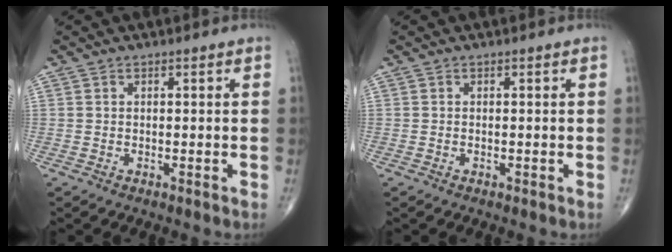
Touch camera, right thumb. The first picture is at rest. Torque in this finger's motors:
{"motor_torque": [-0.02, 0.20, -0.14, -0.07, 0.04]}